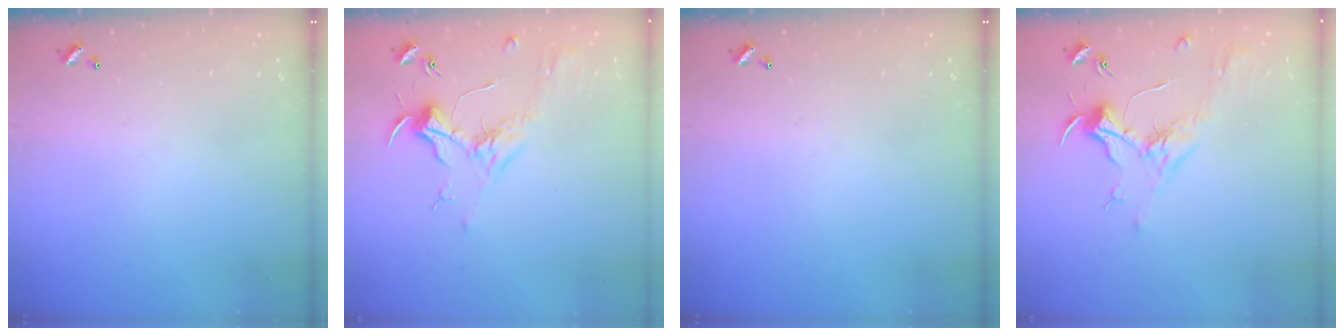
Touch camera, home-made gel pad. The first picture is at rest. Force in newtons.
{"total": 1.8, "press": 1.7, "slide": 0.8}
{"total": 0.0}
{"total": 1.9, "press": 1.7, "slide": 0.7}